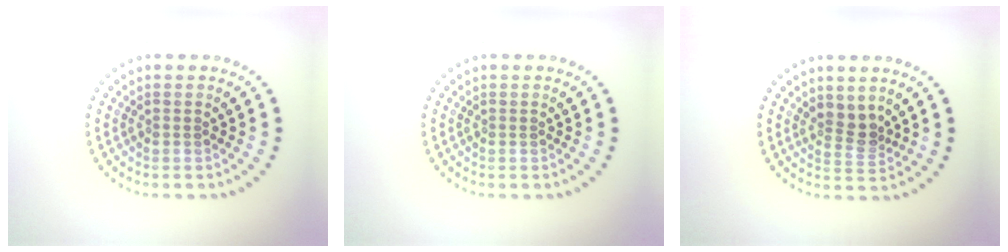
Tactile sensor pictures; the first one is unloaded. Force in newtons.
{"total": 0.0}
{"total": 2.3, "press": 1.8, "slide": 1.4}